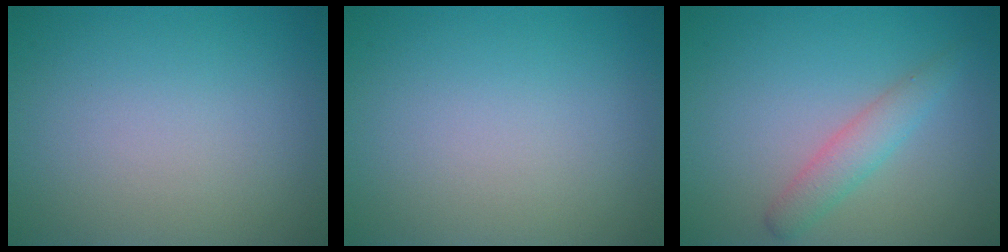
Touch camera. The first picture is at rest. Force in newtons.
{"total": 0.0}
{"total": 2.3, "press": 2.3, "slide": 0.2}